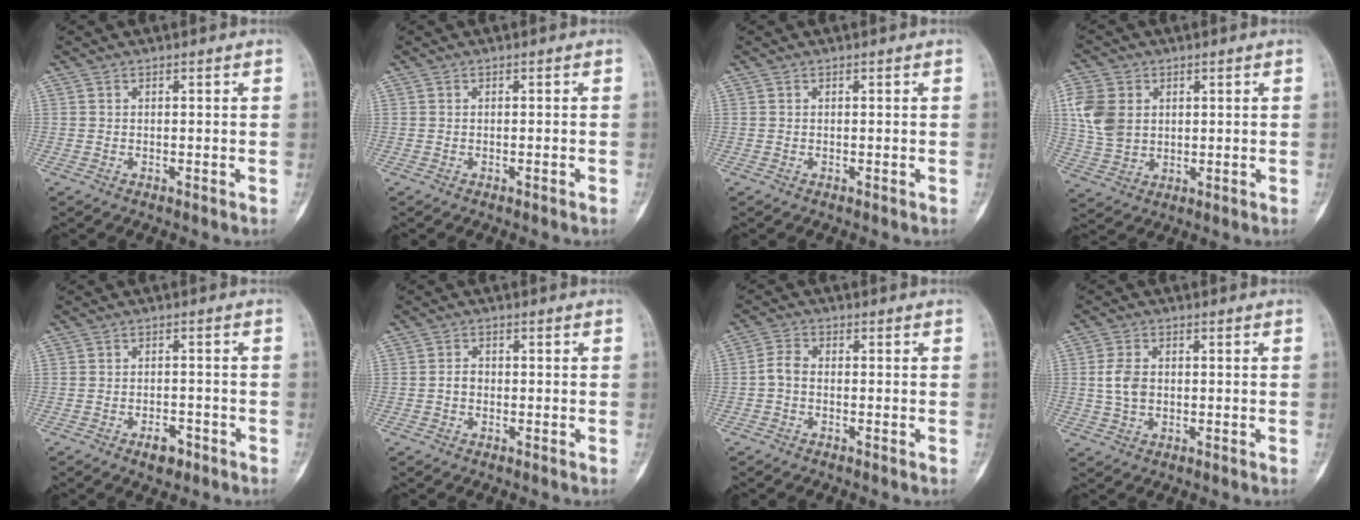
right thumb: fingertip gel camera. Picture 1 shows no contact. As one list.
[{"total": 0.5, "force": [-0.3, 0.0, 0.5], "torque": [-0.010, 0.002, 0.000]}, {"total": 0.0}, {"total": 9.4, "force": [2.2, 7.3, 5.5], "torque": [-0.102, -0.004, 0.046]}, {"total": 3.5, "force": [-2.2, 1.8, 2.0], "torque": [-0.021, 0.012, -0.032]}, {"total": 1.8, "force": [-0.4, 1.4, 1.1], "torque": [-0.010, 0.009, -0.011]}, {"total": 3.0, "force": [-0.7, 1.9, 2.2], "torque": [-0.044, 0.010, -0.023]}, {"total": 4.5, "force": [0.1, 3.1, 3.2], "torque": [-0.063, 0.005, 0.002]}]